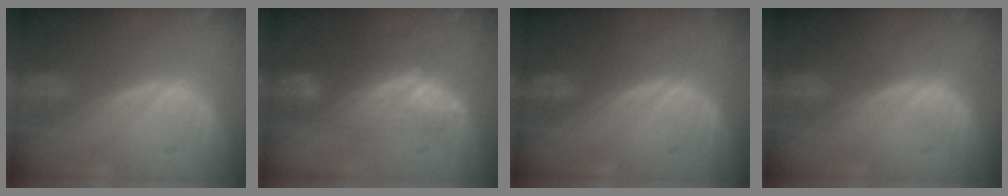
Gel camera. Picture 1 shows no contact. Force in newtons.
{"total": 5.4, "press": 5.3, "slide": 1.5}
{"total": 0.0}
{"total": 0.0}